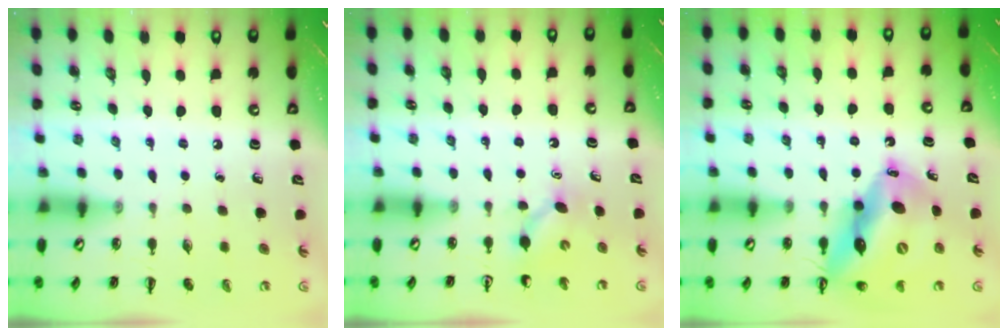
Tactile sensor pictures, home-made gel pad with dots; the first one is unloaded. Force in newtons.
{"total": 2.9, "press": 2.7, "slide": 1.1}
{"total": 18.2, "press": 17.4, "slide": 5.3}